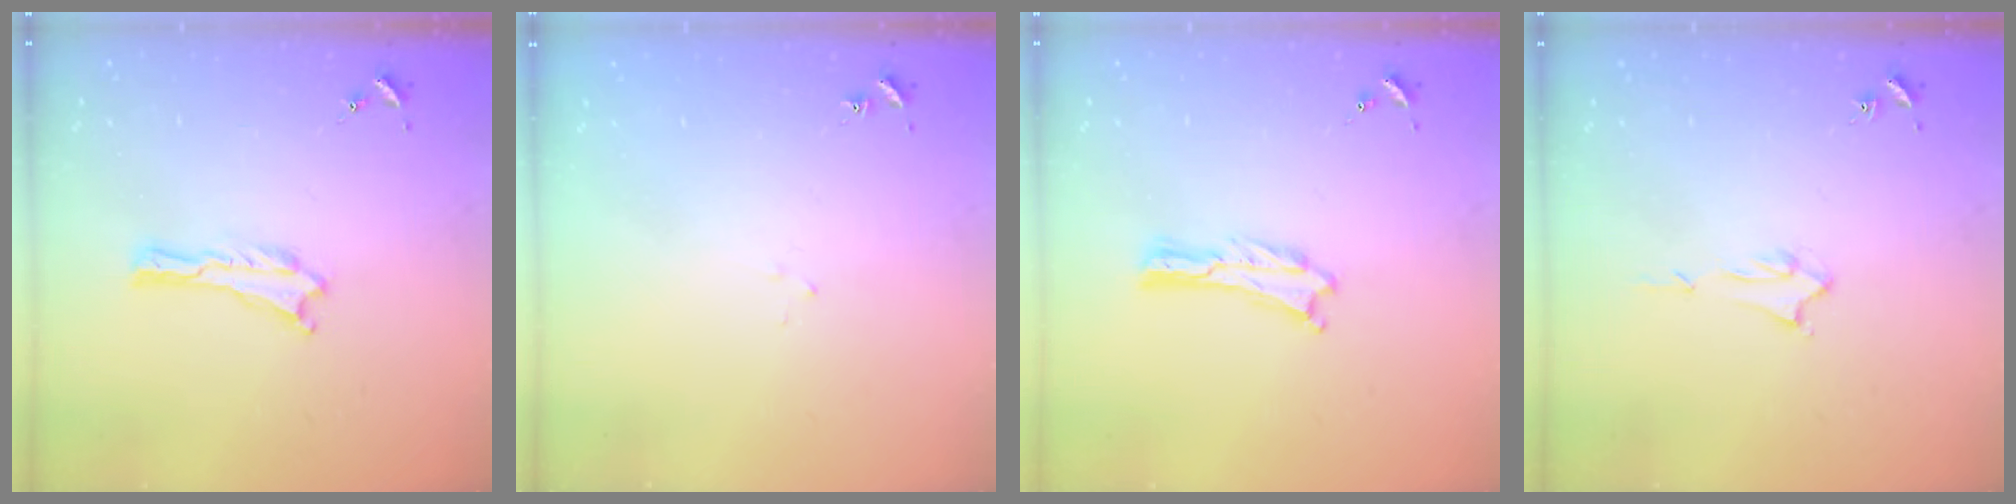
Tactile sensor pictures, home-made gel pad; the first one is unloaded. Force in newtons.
{"total": 1.8, "press": 1.8, "slide": 0.1}
{"total": 0.0}
{"total": 1.4, "press": 1.4, "slide": 0.2}